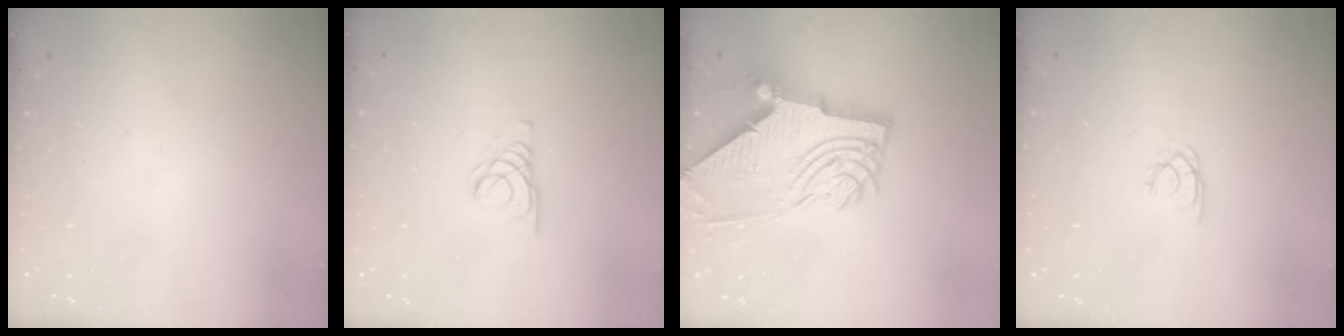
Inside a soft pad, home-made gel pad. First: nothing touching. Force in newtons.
{"total": 2.1, "press": 2.1, "slide": 0.2}
{"total": 10.8, "press": 10.7, "slide": 1.2}
{"total": 1.7, "press": 1.7, "slide": 0.2}